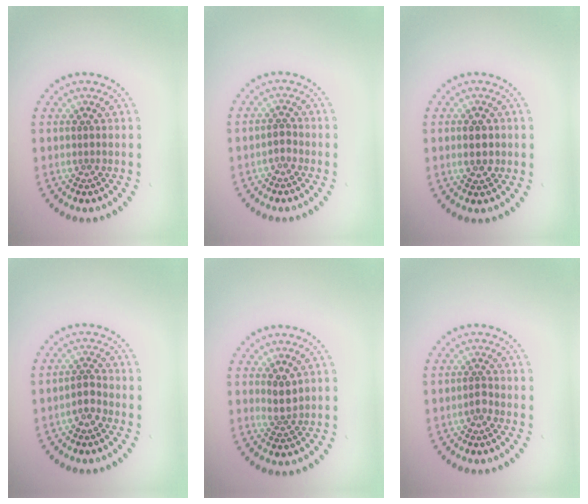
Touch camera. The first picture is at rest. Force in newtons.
{"total": 0.9, "press": 0.9, "slide": 0.3}
{"total": 2.8, "press": 2.8, "slide": 0.2}
{"total": 1.5, "press": 1.2, "slide": 0.9}
{"total": 1.7, "press": 1.3, "slide": 1.1}
{"total": 0.8, "press": 0.6, "slide": 0.5}